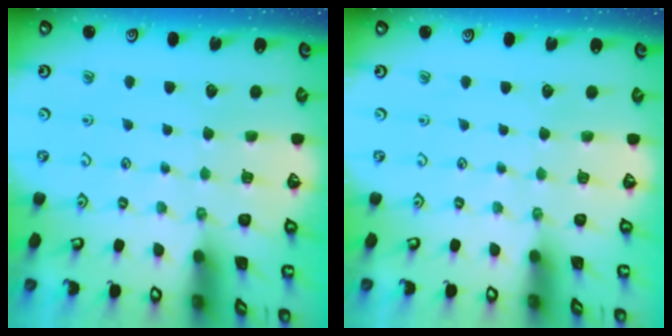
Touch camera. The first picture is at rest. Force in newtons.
{"total": 0.0}